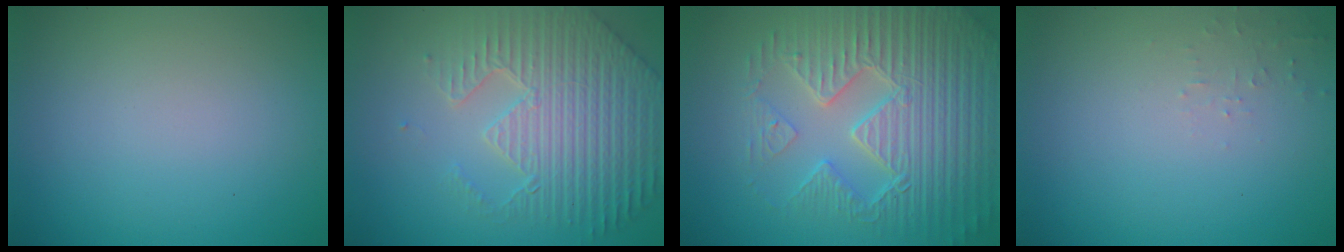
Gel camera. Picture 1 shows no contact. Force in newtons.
{"total": 6.9, "press": 5.4, "slide": 4.3}
{"total": 7.7, "press": 6.1, "slide": 4.7}
{"total": 0.8, "press": 0.7, "slide": 0.1}